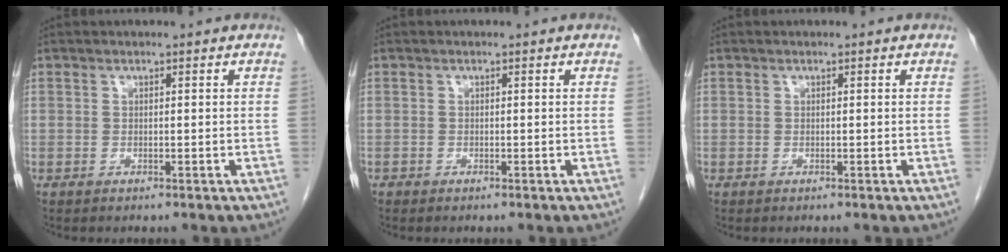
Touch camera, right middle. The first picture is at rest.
{"total": 0.0}
{"total": 0.0}